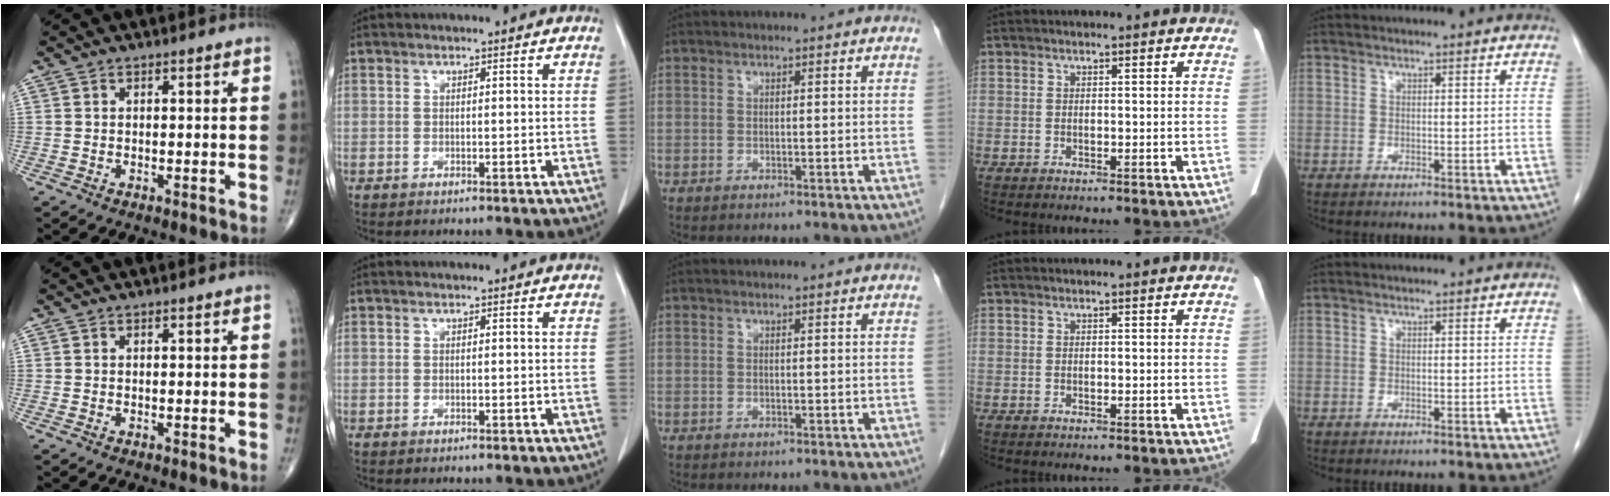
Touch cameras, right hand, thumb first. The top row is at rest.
{}